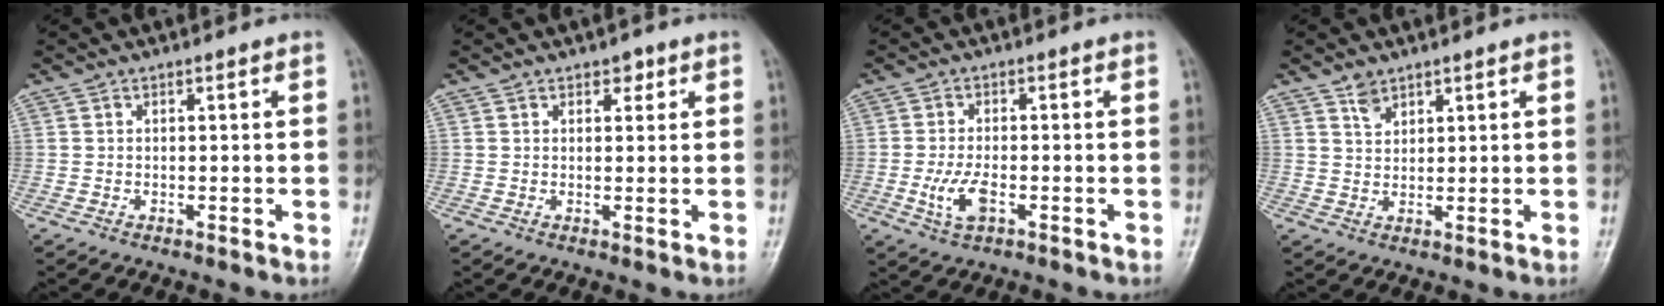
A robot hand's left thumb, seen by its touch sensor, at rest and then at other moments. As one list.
[{"total": 2.1, "force": [1.2, 1.3, 1.0], "torque": [0.002, -0.003, 0.013]}, {"total": 5.2, "force": [-1.7, 2.4, 4.2], "torque": [-0.089, 0.004, -0.029]}, {"total": 2.6, "force": [1.9, 1.4, 1.0], "torque": [-0.007, -0.012, 0.038]}]